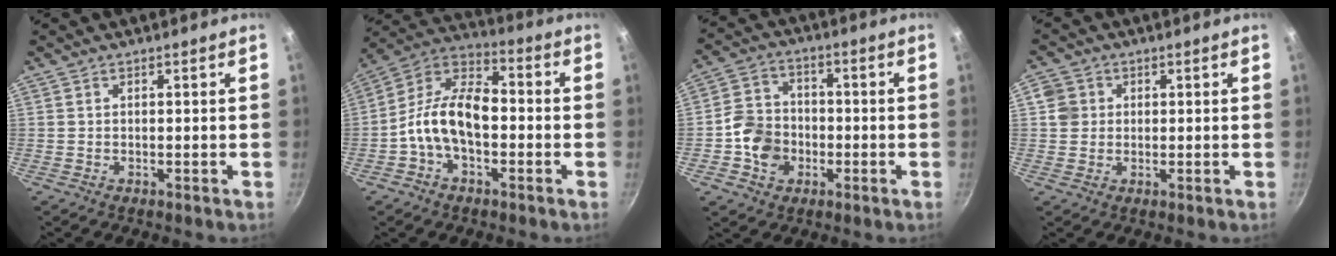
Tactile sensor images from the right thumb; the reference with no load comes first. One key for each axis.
{"total": 13.8, "fx": -2.3, "fy": 8.3, "fz": 10.9, "tx": -0.190, "ty": 0.045, "tz": -0.049}
{"total": 9.5, "fx": -2.4, "fy": 7.8, "fz": 4.8, "tx": -0.063, "ty": 0.023, "tz": -0.047}
{"total": 4.1, "fx": 0.8, "fy": 3.8, "fz": 1.2, "tx": -0.004, "ty": 0.002, "tz": 0.013}